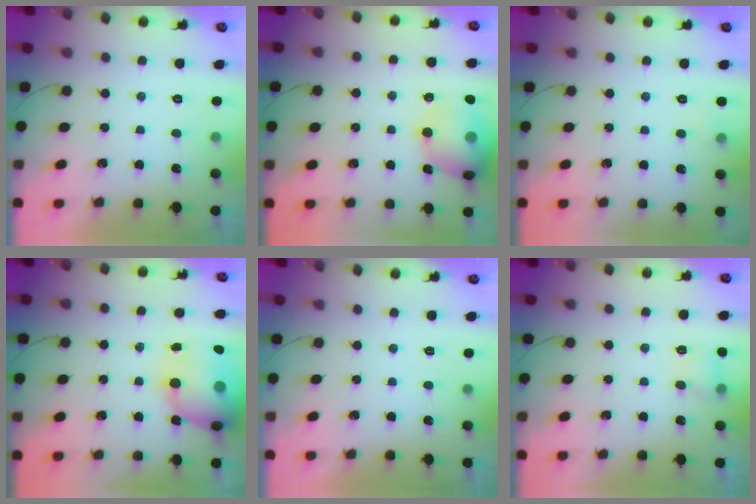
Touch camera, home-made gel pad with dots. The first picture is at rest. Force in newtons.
{"total": 14.8, "press": 14.7, "slide": 2.1}
{"total": 3.7, "press": 3.5, "slide": 1.2}
{"total": 20.7, "press": 20.1, "slide": 5.1}
{"total": 0.0}
{"total": 5.0, "press": 4.8, "slide": 1.4}